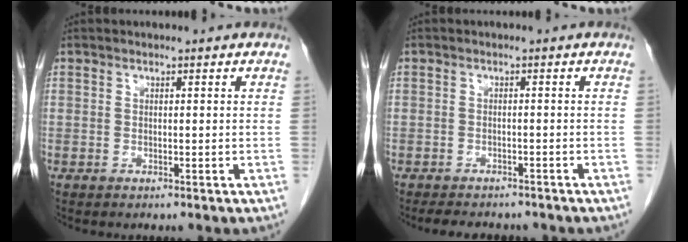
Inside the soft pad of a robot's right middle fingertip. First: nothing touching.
{"total": 7.6, "force": [-6.6, 2.5, 3.0], "torque": [-0.042, -0.002, -0.086]}